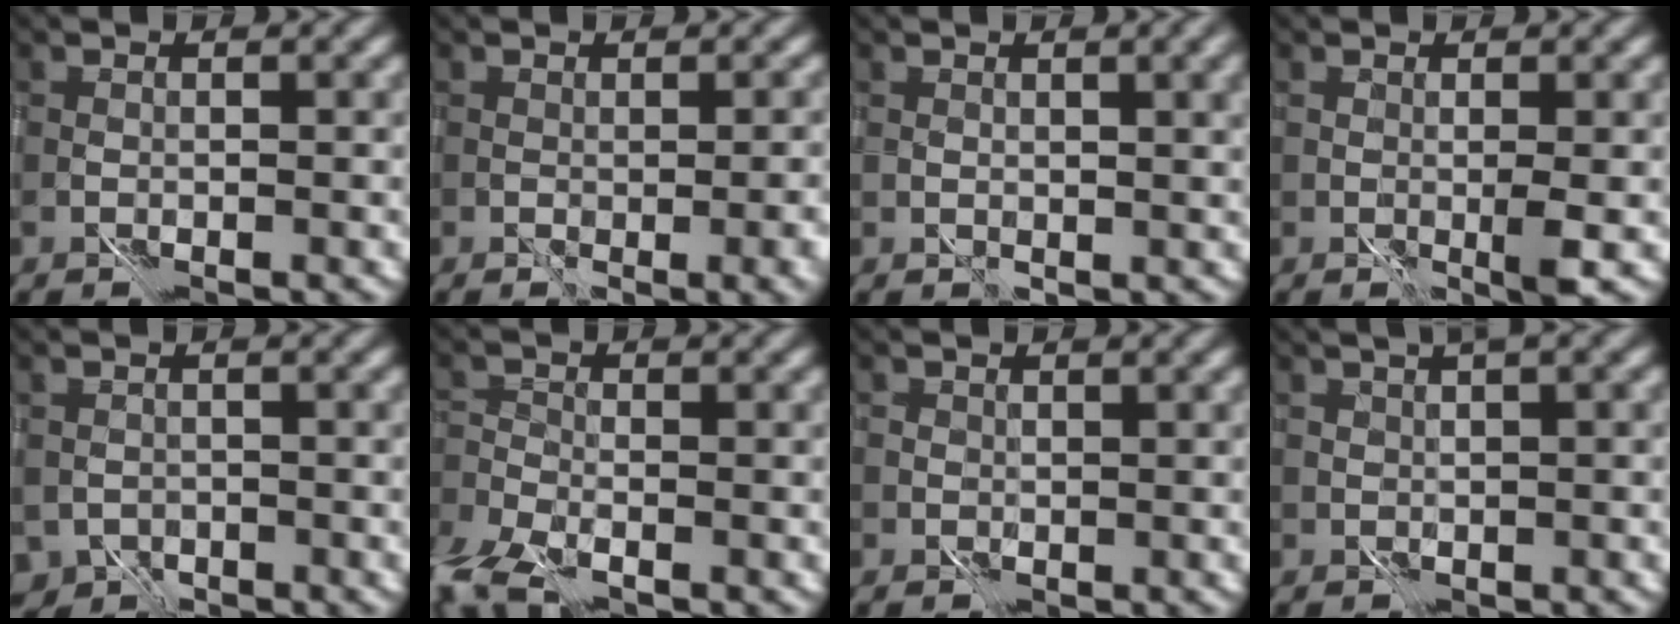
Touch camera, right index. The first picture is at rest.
{"total": 3.5, "force": [-0.2, 1.1, 3.3], "torque": [-0.033, 0.000, 0.015]}
{"total": 3.0, "force": [2.2, 0.9, 1.9], "torque": [-0.026, 0.003, 0.040]}
{"total": 1.7, "force": [1.0, -0.1, 1.3], "torque": [-0.021, 0.005, 0.016]}
{"total": 2.2, "force": [-1.3, 1.5, 0.7], "torque": [-0.010, -0.009, -0.021]}
{"total": 4.9, "force": [-4.1, 1.6, 2.1], "torque": [-0.042, -0.020, -0.078]}
{"total": 1.0, "force": [0.7, 0.7, -0.1], "torque": [0.009, 0.002, 0.009]}
{"total": 3.0, "force": [1.4, 1.0, 2.5], "torque": [-0.030, 0.015, 0.027]}